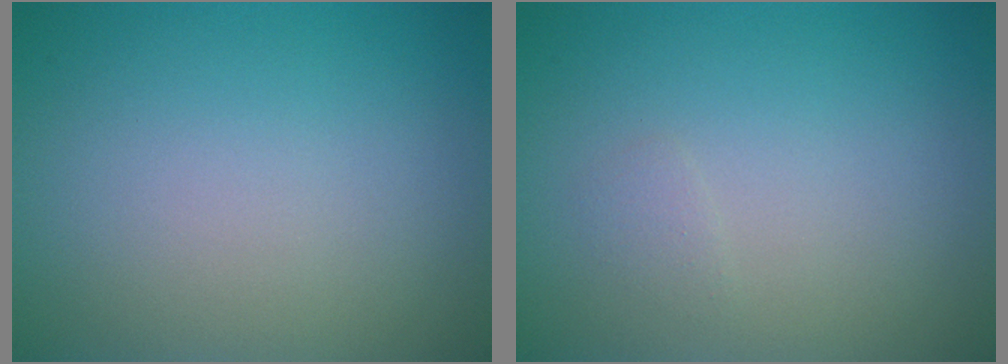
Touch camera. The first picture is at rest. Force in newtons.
{"total": 0.6, "press": 0.6, "slide": 0.0}